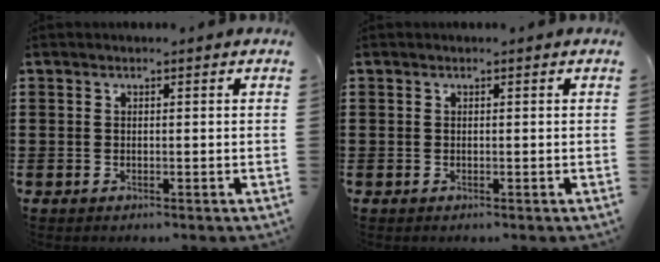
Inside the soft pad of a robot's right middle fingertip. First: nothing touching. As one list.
[{"total": 0.0}]